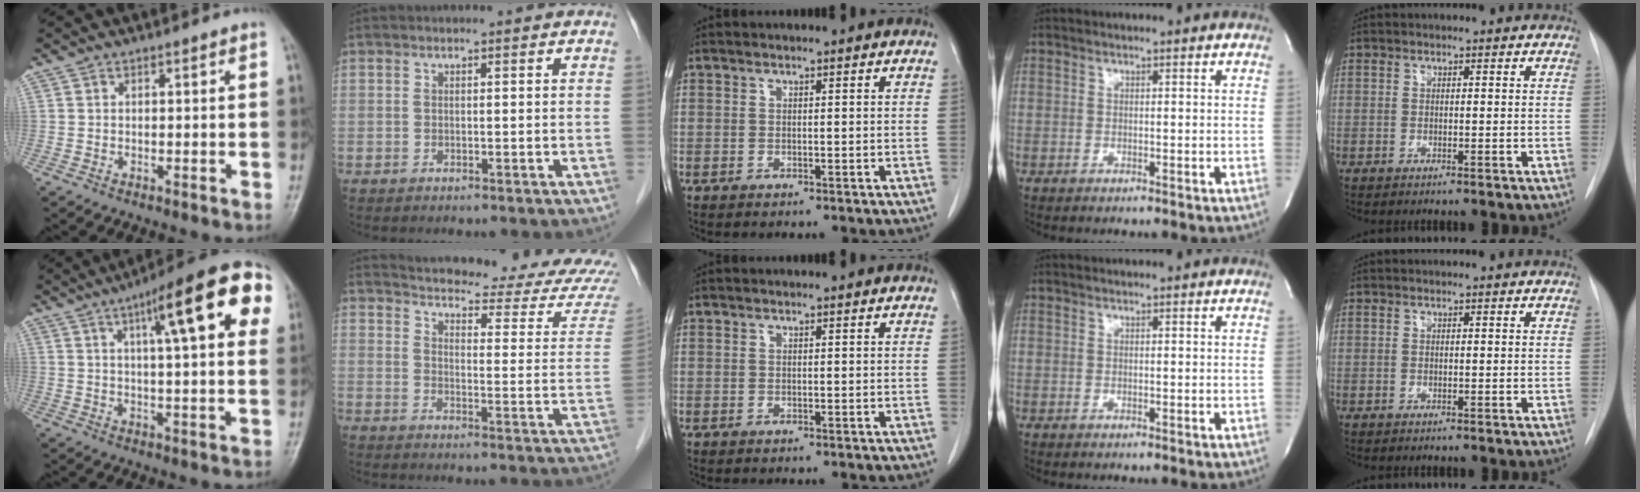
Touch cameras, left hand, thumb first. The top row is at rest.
{"thumb": {"total": 19.5, "force": [7.5, 4.9, 17.4], "torque": [-0.216, 0.011, 0.095]}, "index": {"total": 20.6, "force": [19.6, 1.2, 6.2], "torque": [-0.089, -0.088, 0.229]}}